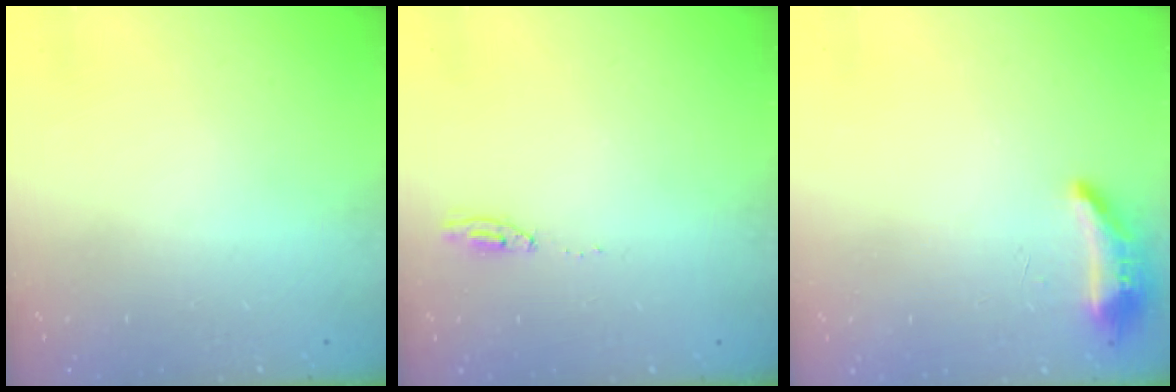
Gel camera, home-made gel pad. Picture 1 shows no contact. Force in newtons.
{"total": 4.1, "press": 4.1, "slide": 0.4}
{"total": 8.7, "press": 8.5, "slide": 2.0}